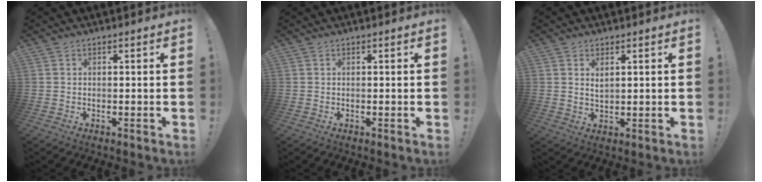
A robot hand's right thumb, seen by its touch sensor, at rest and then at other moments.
{"total": 0.0}
{"total": 2.4, "force": [1.3, 1.2, 1.7], "torque": [-0.024, -0.006, 0.021]}